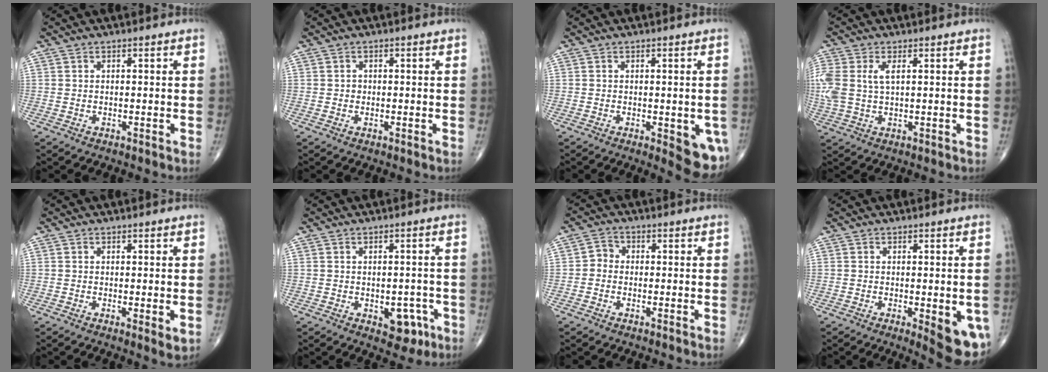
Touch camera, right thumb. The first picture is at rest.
{"total": 0.8, "force": [-0.1, 0.7, 0.2], "torque": [0.001, 0.003, -0.002]}
{"total": 7.3, "force": [-2.0, 2.6, 6.6], "torque": [-0.056, -0.011, -0.021]}
{"total": 7.8, "force": [1.6, 4.1, 6.4], "torque": [-0.174, 0.012, 0.038]}
{"total": 2.3, "force": [-0.2, 0.5, 2.2], "torque": [-0.035, -0.010, -0.006]}
{"total": 5.7, "force": [-2.1, 3.5, 3.9], "torque": [-0.018, 0.009, -0.020]}
{"total": 1.0, "force": [-0.1, 0.9, 0.4], "torque": [-0.003, 0.003, -0.005]}
{"total": 8.4, "force": [-2.4, 2.6, 7.6], "torque": [-0.078, -0.014, -0.026]}